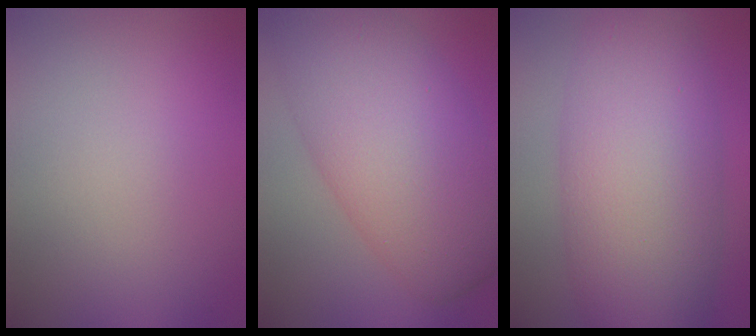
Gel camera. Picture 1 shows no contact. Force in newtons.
{"total": 10.6, "press": 10.6, "slide": 0.2}
{"total": 10.5, "press": 10.5, "slide": 0.2}